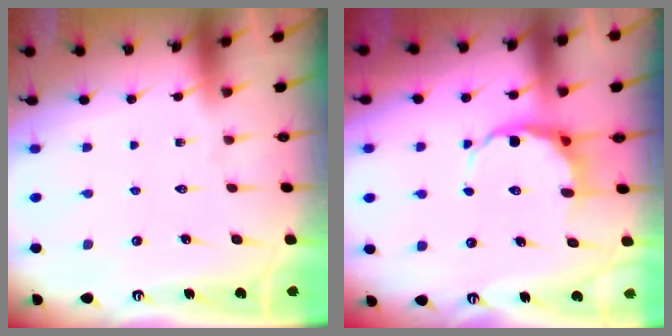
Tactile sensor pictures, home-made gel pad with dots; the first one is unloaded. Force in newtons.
{"total": 7.8, "press": 7.6, "slide": 1.8}